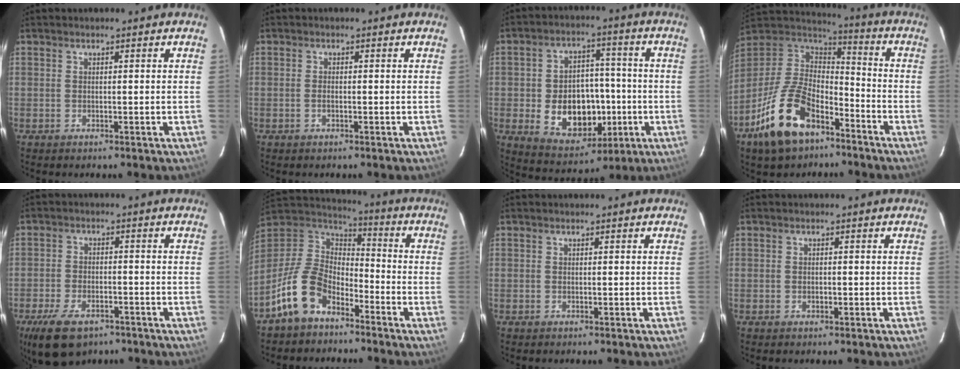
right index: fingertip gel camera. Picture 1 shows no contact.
{"total": 1.0, "force": [-0.4, 0.5, 0.8], "torque": [-0.018, 0.001, -0.008]}
{"total": 14.7, "force": [-3.1, 10.6, 9.7], "torque": [-0.198, 0.014, -0.024]}
{"total": 20.0, "force": [-11.3, 10.9, 12.3], "torque": [-0.265, -0.001, -0.197]}
{"total": 11.5, "force": [-7.5, 5.8, 6.5], "torque": [-0.154, -0.019, -0.126]}
{"total": 14.2, "force": [-8.3, 8.6, 7.8], "torque": [-0.181, 0.013, -0.156]}
{"total": 0.0}
{"total": 0.8, "force": [-0.3, 0.6, 0.5], "torque": [-0.007, 0.002, -0.004]}